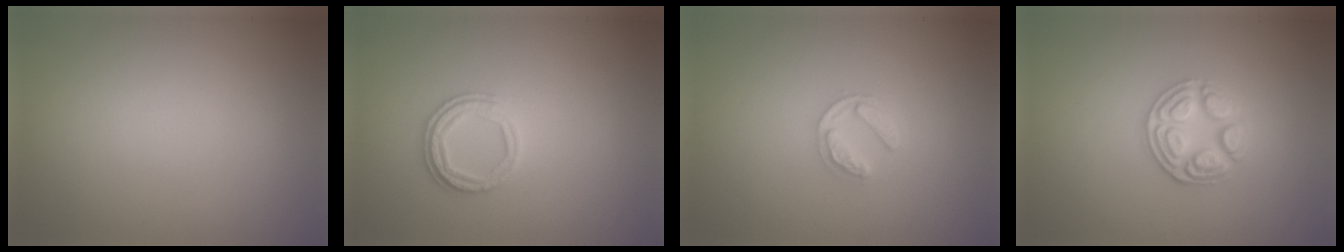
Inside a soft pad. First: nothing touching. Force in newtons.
{"total": 2.6, "press": 2.4, "slide": 0.8}
{"total": 2.0, "press": 2.0, "slide": 0.3}
{"total": 3.5, "press": 3.0, "slide": 1.9}